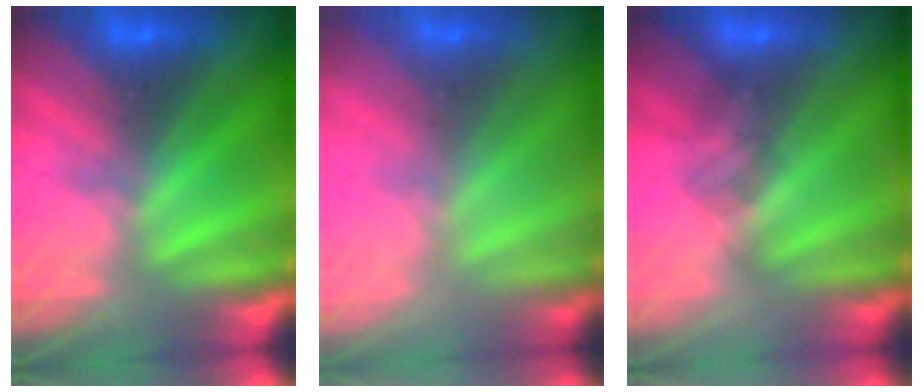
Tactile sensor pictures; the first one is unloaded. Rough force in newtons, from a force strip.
{"total": 2.1}
{"total": 1.6}